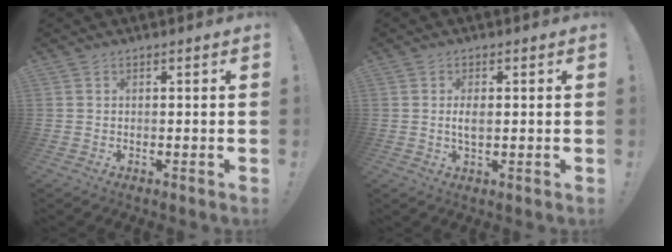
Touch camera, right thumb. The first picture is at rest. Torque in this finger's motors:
{"motor_torque": [-0.09, 0.07, -0.02, 0.06, 0.07]}